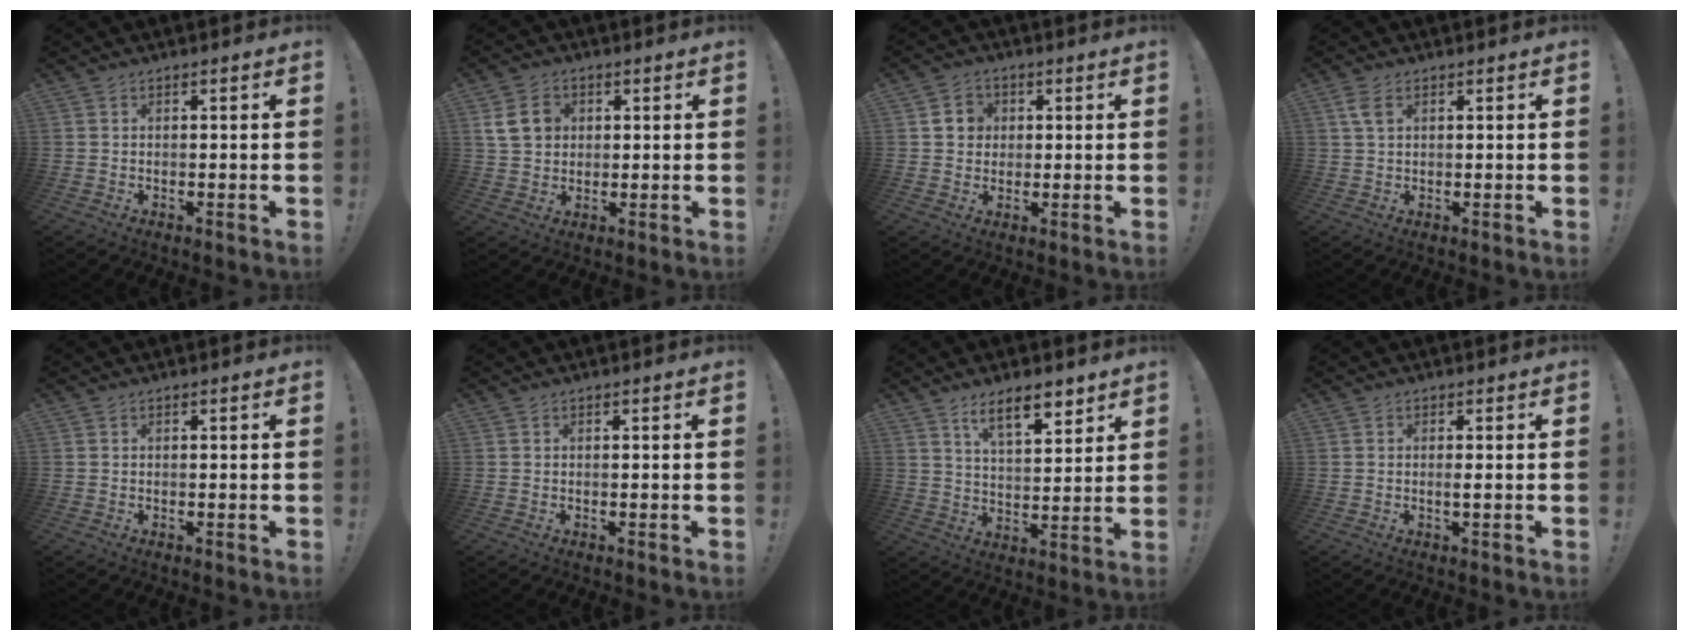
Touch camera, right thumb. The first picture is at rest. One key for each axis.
{"total": 9.0, "fx": 2.6, "fy": 7.4, "fz": 4.4, "tx": -0.066, "ty": 0.003, "tz": 0.057}
{"total": 5.6, "fx": 1.3, "fy": 5.1, "fz": 1.9, "tx": -0.034, "ty": 0.007, "tz": 0.026}
{"total": 3.7, "fx": 1.6, "fy": 1.9, "fz": 2.8, "tx": -0.049, "ty": 0.001, "tz": 0.028}
{"total": 0.0}
{"total": 0.0}
{"total": 10.4, "fx": 7.2, "fy": 3.3, "fz": 6.7, "tx": -0.100, "ty": -0.035, "tz": 0.124}
{"total": 1.2, "fx": -0.1, "fy": 0.0, "fz": 1.2, "tx": -0.017, "ty": -0.004, "tz": -0.004}